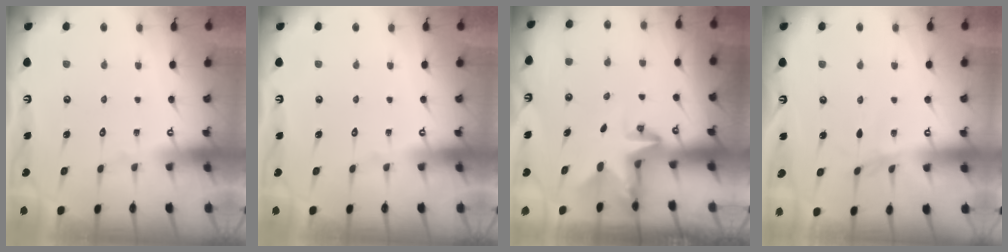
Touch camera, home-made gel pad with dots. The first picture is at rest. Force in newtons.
{"total": 0.0}
{"total": 2.9, "press": 2.9, "slide": 0.2}
{"total": 0.6, "press": 0.6, "slide": 0.3}